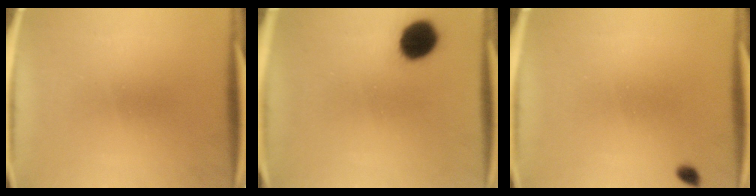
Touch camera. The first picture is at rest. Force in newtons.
{"total": 9.0}
{"total": 1.1}